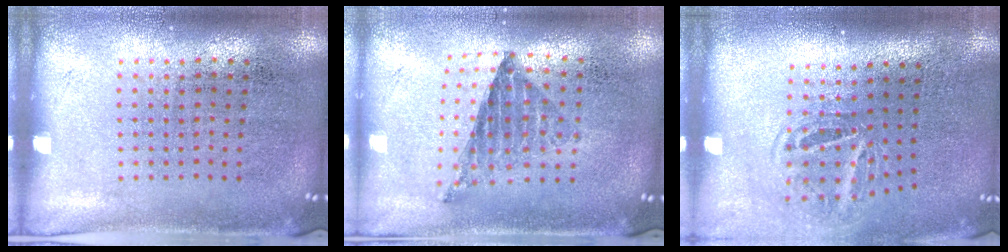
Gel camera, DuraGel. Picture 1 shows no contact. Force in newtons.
{"total": 0.8, "press": 0.8, "slide": 0.1}
{"total": 1.8, "press": 1.2, "slide": 1.4}